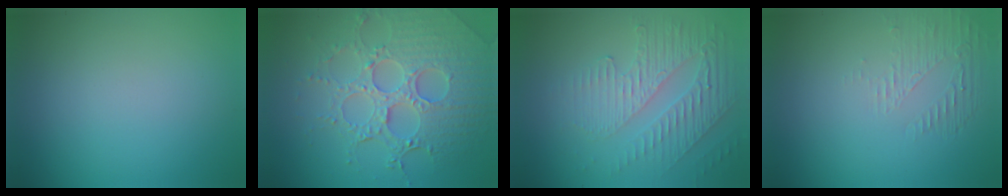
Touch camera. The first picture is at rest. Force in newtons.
{"total": 7.1, "press": 5.5, "slide": 4.6}
{"total": 5.6, "press": 3.2, "slide": 4.5}
{"total": 1.6, "press": 0.4, "slide": 1.6}